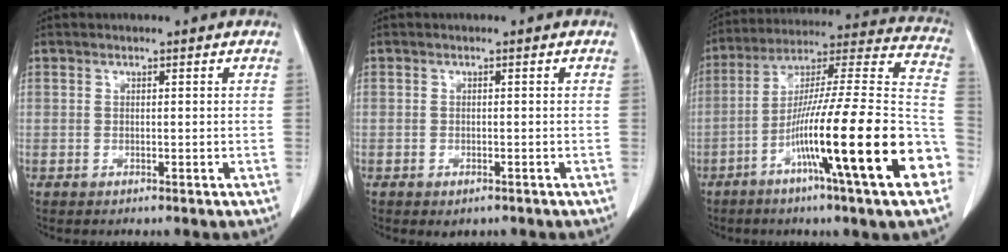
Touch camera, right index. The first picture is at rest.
{"total": 1.6, "force": [-1.1, 0.9, 0.8], "torque": [-0.011, -0.001, -0.006]}
{"total": 26.0, "force": [-9.8, 0.4, 24.0], "torque": [-0.321, -0.017, -0.168]}